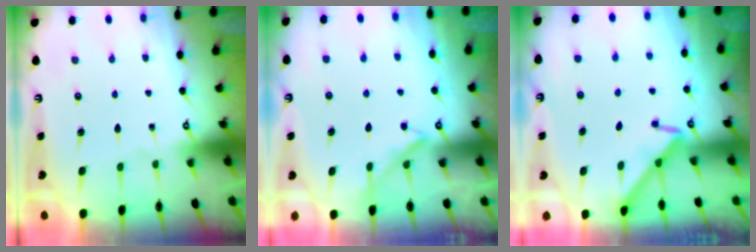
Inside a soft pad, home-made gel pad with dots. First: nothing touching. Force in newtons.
{"total": 3.8, "press": 3.8, "slide": 0.5}
{"total": 3.3, "press": 3.2, "slide": 0.6}